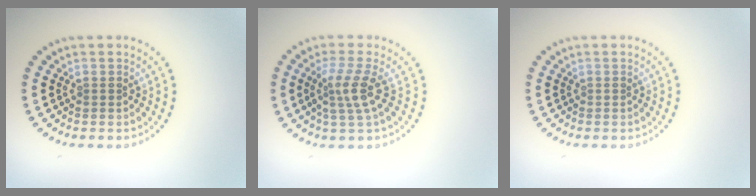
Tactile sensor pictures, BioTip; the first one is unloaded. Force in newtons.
{"total": 2.8, "press": 2.1, "slide": 1.8}
{"total": 0.0}